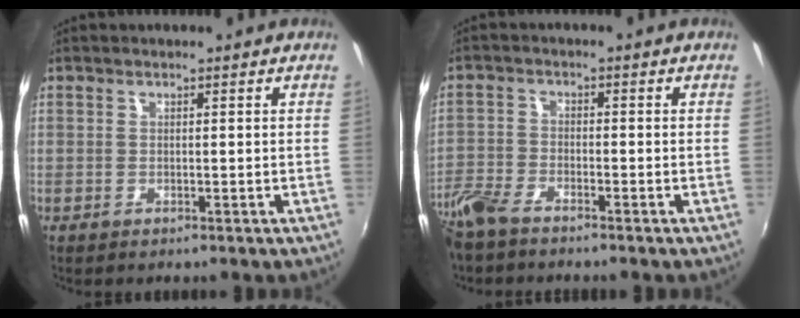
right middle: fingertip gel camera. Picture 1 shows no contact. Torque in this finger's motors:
{"motor_torque": [1.09, -1.05, 0.35, 0.21]}